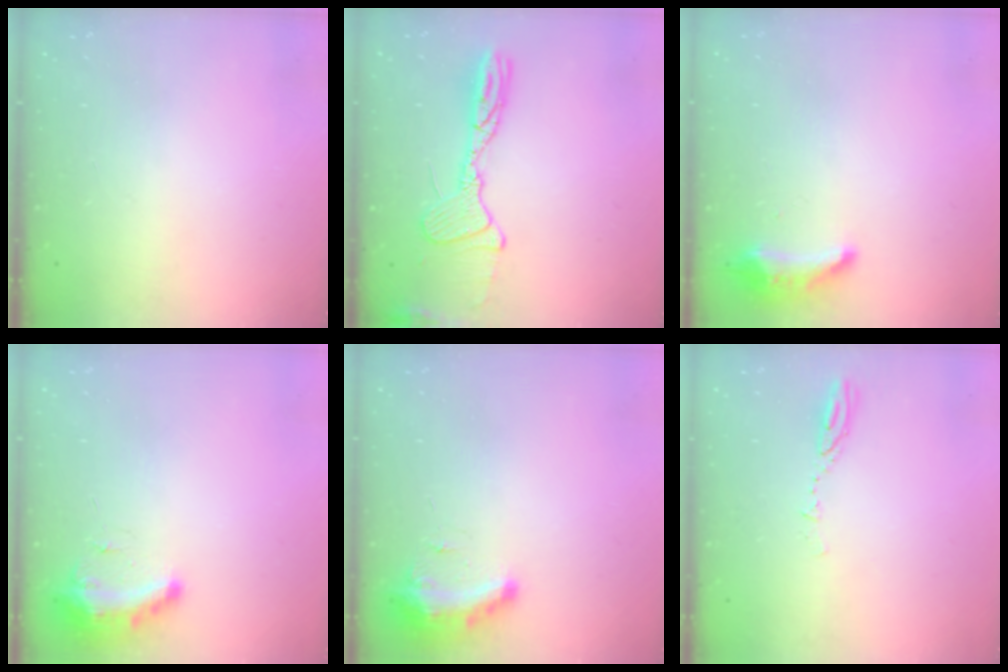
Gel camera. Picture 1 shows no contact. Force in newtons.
{"total": 13.1, "press": 13.1, "slide": 0.3}
{"total": 10.1, "press": 9.0, "slide": 4.6}
{"total": 9.1, "press": 9.1, "slide": 1.0}
{"total": 9.3, "press": 9.2, "slide": 0.9}
{"total": 3.9, "press": 3.9, "slide": 0.3}